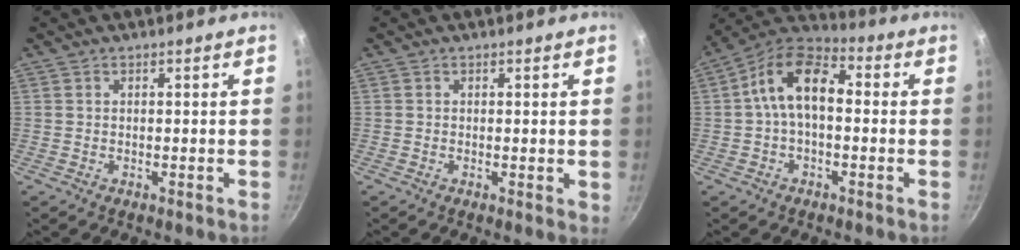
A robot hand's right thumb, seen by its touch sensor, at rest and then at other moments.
{"total": 1.3, "force": [0.1, 0.5, 1.2], "torque": [-0.015, -0.003, -0.001]}
{"total": 11.6, "force": [0.7, 6.8, 9.4], "torque": [-0.147, 0.039, -0.007]}